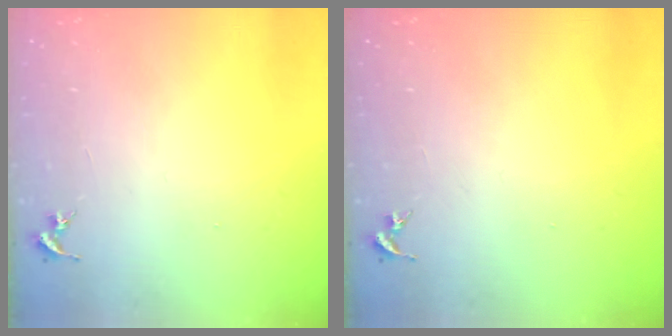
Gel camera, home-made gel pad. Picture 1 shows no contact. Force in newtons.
{"total": 0.0}